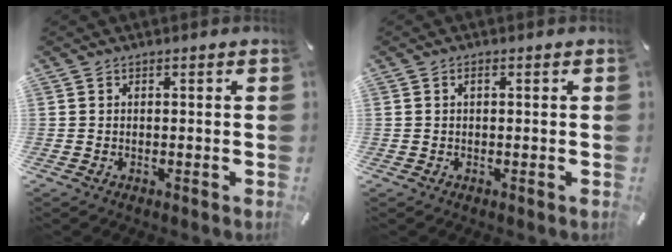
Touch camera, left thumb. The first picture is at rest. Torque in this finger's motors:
{"motor_torque": [0.23, 0.23, 0.00, -0.07, 0.00]}